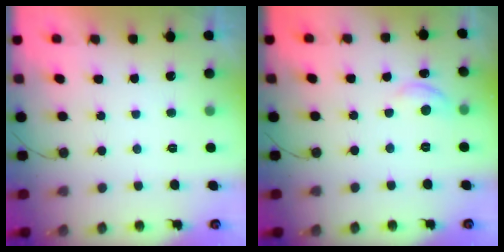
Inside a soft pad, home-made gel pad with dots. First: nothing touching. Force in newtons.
{"total": 5.4, "press": 5.4, "slide": 0.3}